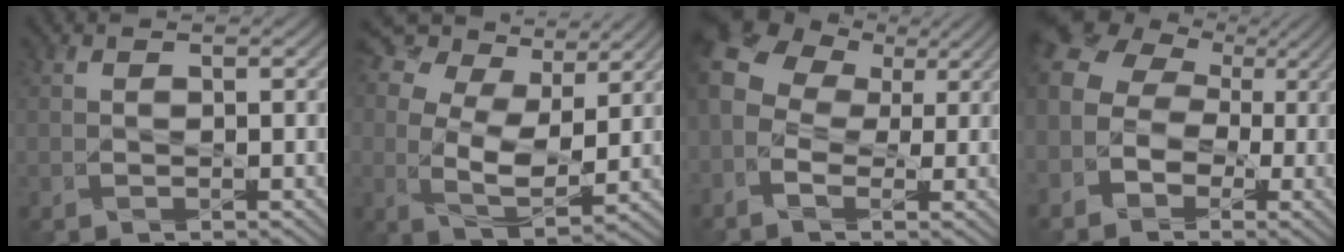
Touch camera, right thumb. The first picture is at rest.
{"total": 10.9, "force": [5.0, 6.1, 7.6], "torque": [-0.185, 0.018, 0.081]}
{"total": 10.8, "force": [1.1, 8.2, 7.0], "torque": [-0.191, 0.016, 0.009]}
{"total": 9.6, "force": [-0.3, 8.0, 5.2], "torque": [-0.136, 0.000, -0.017]}